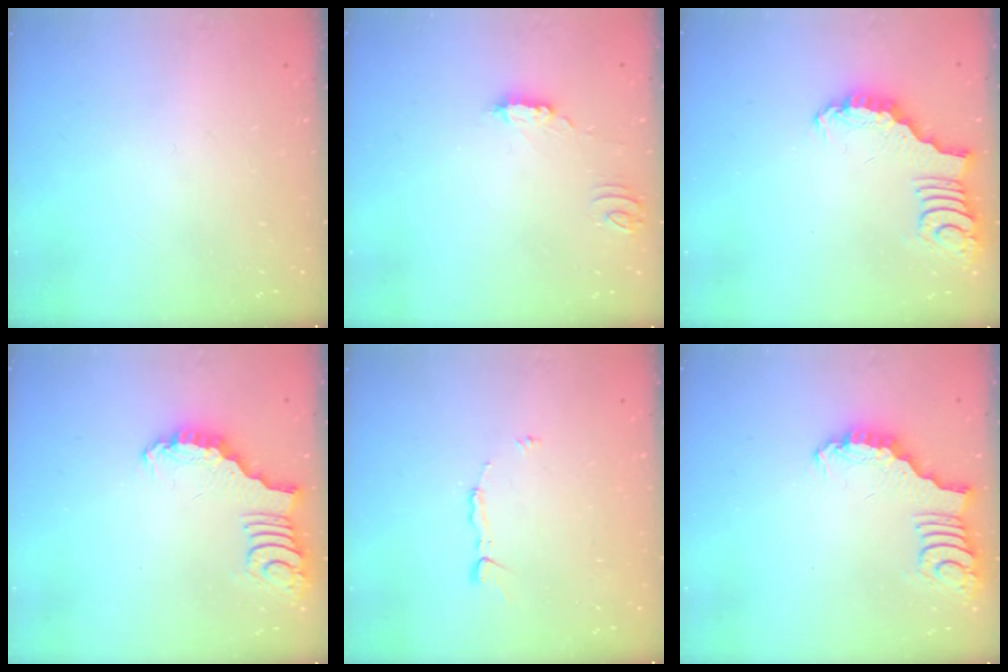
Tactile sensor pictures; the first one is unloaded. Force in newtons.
{"total": 4.9, "press": 4.8, "slide": 0.5}
{"total": 2.2, "press": 2.2, "slide": 0.0}
{"total": 2.2, "press": 2.2, "slide": 0.0}
{"total": 5.6, "press": 5.6, "slide": 0.4}
{"total": 2.2, "press": 2.2, "slide": 0.0}